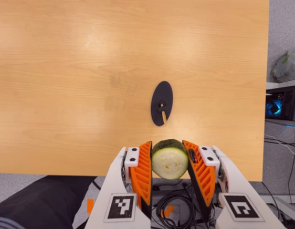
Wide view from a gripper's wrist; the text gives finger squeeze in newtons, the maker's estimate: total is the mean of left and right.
{"total": 12.8, "left": 12.0, "right": 13.6}